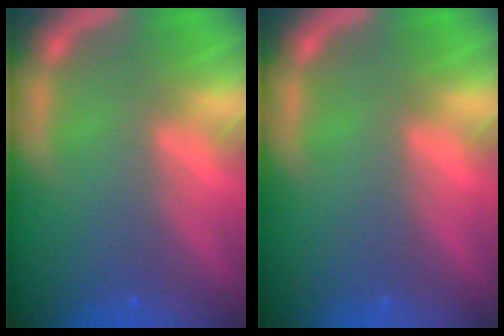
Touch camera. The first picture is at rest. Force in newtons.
{"total": 0.0}